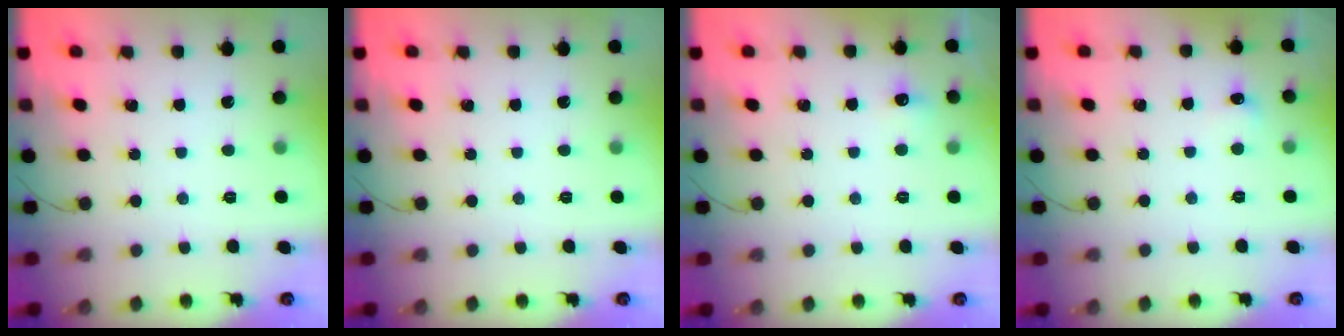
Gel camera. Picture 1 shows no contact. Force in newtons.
{"total": 0.0}
{"total": 4.3, "press": 4.1, "slide": 1.2}
{"total": 4.1, "press": 4.0, "slide": 1.1}